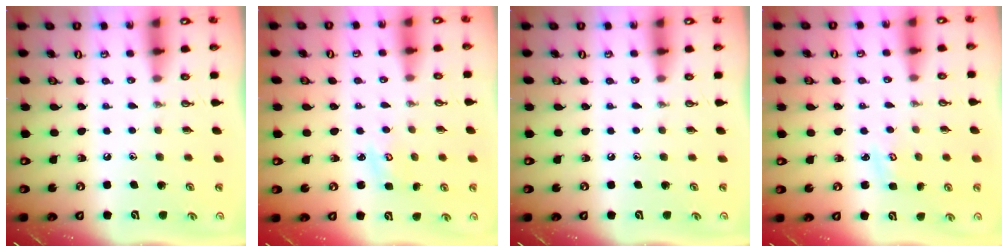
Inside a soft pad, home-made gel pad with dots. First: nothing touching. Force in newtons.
{"total": 2.3, "press": 2.2, "slide": 0.3}
{"total": 0.0}
{"total": 2.6, "press": 2.6, "slide": 0.3}